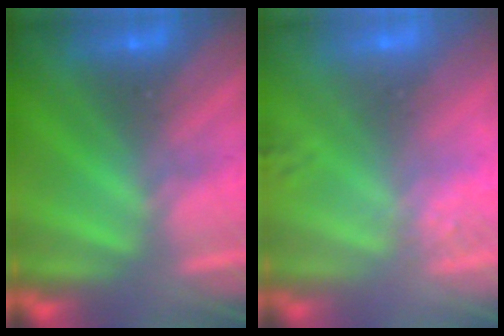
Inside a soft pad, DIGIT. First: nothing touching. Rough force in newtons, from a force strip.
{"total": 2.6}